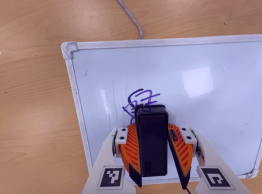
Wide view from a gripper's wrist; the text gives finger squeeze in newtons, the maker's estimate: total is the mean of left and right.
{"total": 11.7, "left": 13.9, "right": 9.4}